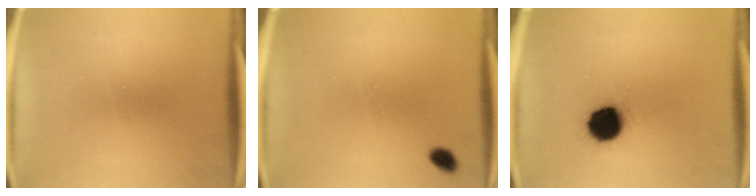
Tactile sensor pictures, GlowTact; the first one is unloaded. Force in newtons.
{"total": 1.9}
{"total": 12.3}